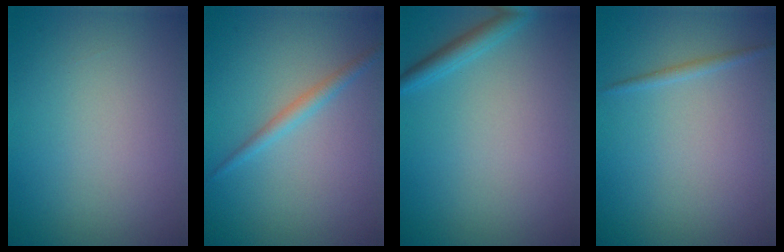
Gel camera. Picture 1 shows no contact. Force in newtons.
{"total": 1.5, "press": 1.5, "slide": 0.0}
{"total": 1.8, "press": 1.8, "slide": 0.1}
{"total": 0.8, "press": 0.8, "slide": 0.1}